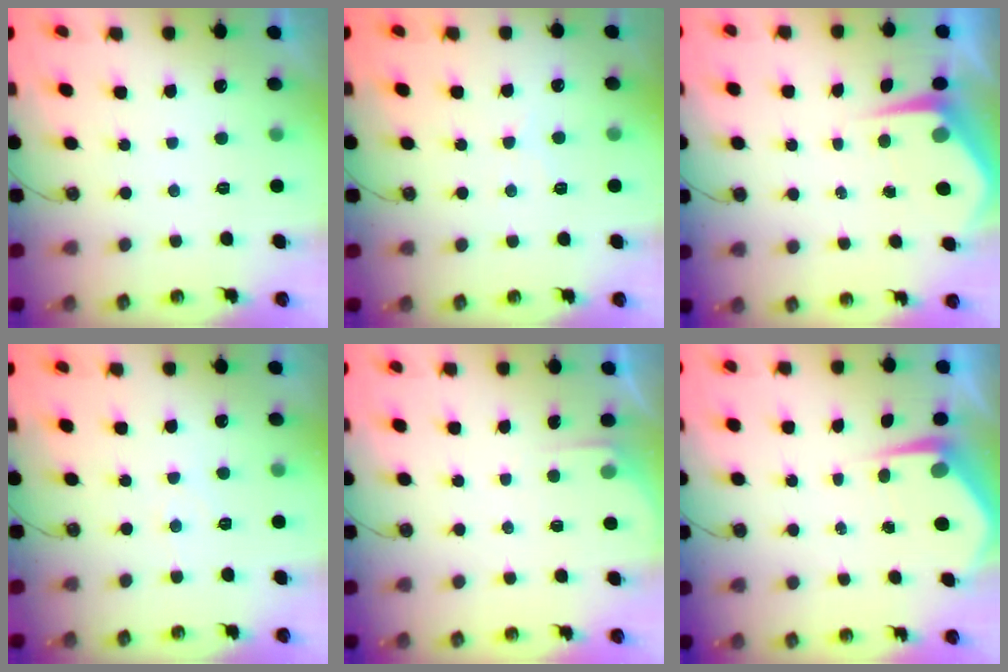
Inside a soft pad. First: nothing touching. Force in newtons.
{"total": 7.4, "press": 7.3, "slide": 0.8}
{"total": 5.0, "press": 5.0, "slide": 0.6}
{"total": 3.7, "press": 3.6, "slide": 0.6}
{"total": 3.7, "press": 3.7, "slide": 0.4}
{"total": 4.2, "press": 4.2, "slide": 0.5}